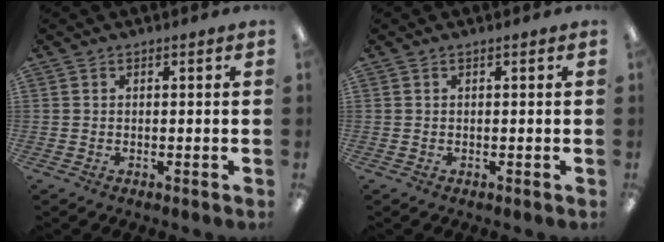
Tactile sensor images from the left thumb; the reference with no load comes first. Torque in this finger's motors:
{"motor_torque": [0.00, 0.00, -0.05, -0.04, 0.00]}